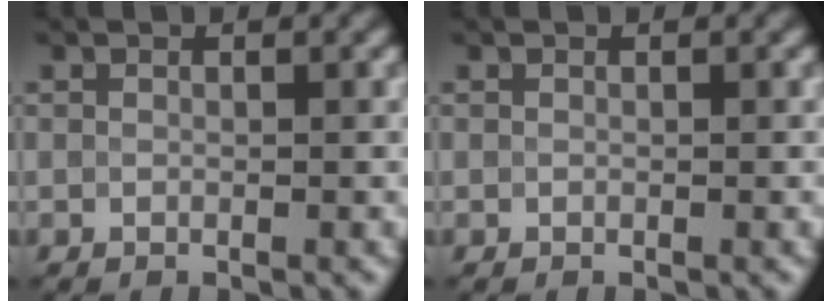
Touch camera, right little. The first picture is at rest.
{"total": 0.0}